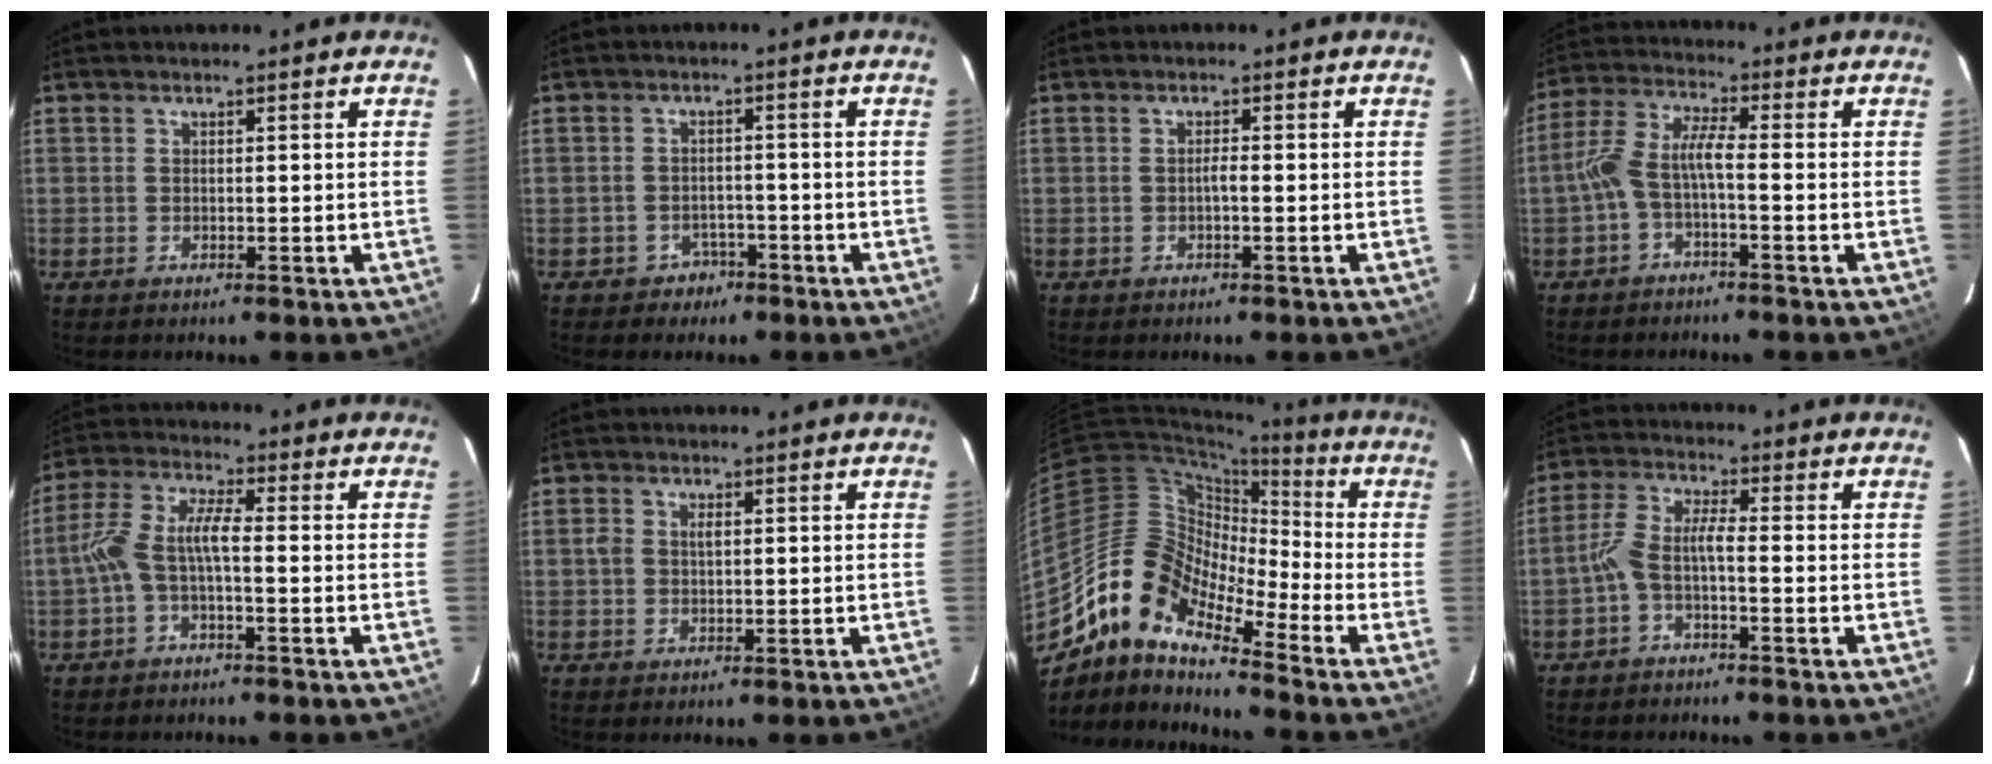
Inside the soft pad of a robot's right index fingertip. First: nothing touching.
{"total": 4.1, "force": [-2.6, 3.2, 0.2], "torque": [-0.011, 0.019, -0.033]}
{"total": 1.1, "force": [-0.4, 0.1, 1.0], "torque": [-0.018, 0.004, -0.008]}
{"total": 5.9, "force": [-2.1, 1.2, 5.4], "torque": [-0.130, 0.014, -0.042]}
{"total": 6.2, "force": [-1.8, 1.4, 5.8], "torque": [-0.136, 0.014, -0.036]}
{"total": 2.2, "force": [0.3, 1.6, 1.5], "torque": [-0.027, 0.004, 0.004]}
{"total": 13.3, "force": [-9.5, 5.1, 7.9], "torque": [-0.124, 0.010, -0.199]}
{"total": 4.4, "force": [-2.0, 0.7, 3.8], "torque": [-0.097, 0.014, -0.041]}